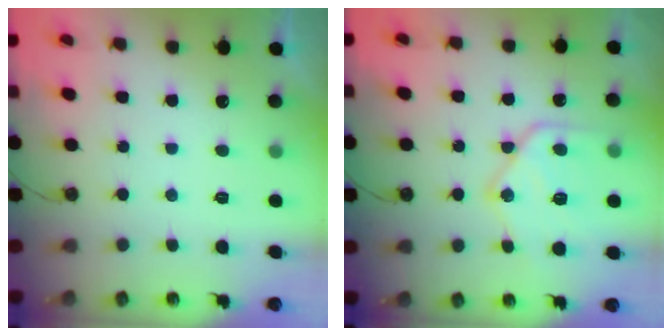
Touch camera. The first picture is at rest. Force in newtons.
{"total": 17.6, "press": 17.5, "slide": 1.5}